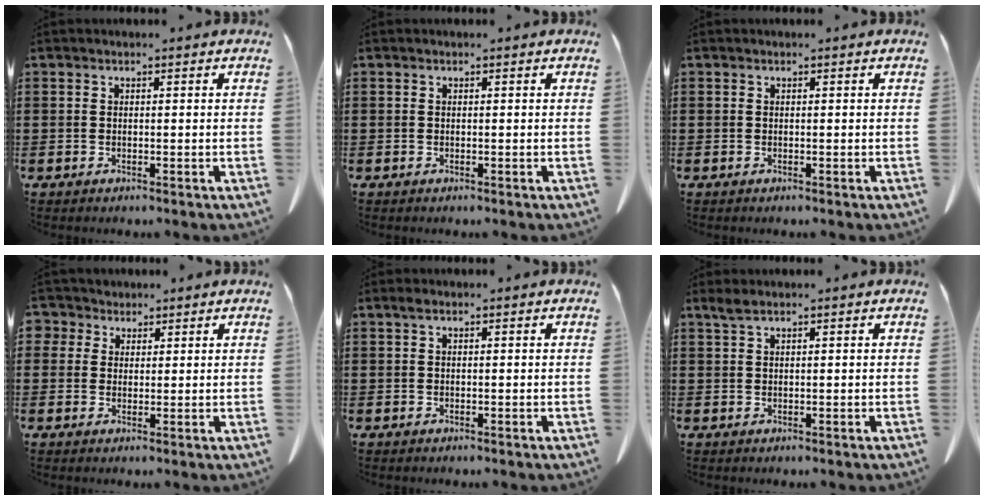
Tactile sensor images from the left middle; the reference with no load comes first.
{"total": 0.0}
{"total": 0.0}
{"total": 2.9, "force": [1.9, 2.1, 0.3], "torque": [-0.010, 0.008, 0.034]}
{"total": 0.6, "force": [0.2, 0.2, 0.5], "torque": [-0.011, 0.003, 0.002]}
{"total": 1.4, "force": [1.0, 0.2, 1.0], "torque": [-0.022, 0.002, 0.018]}